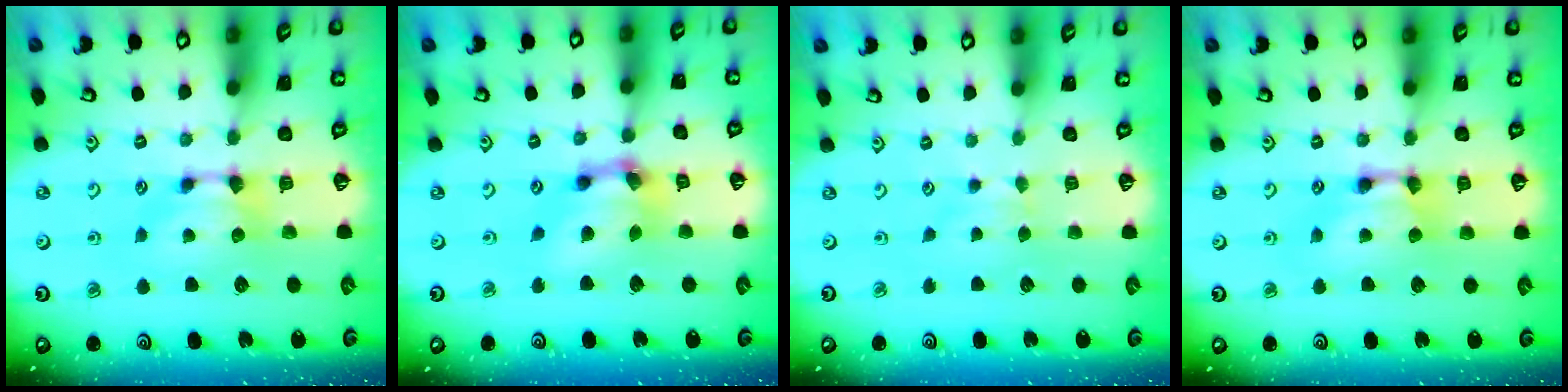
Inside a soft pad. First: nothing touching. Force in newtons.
{"total": 6.5, "press": 6.0, "slide": 2.4}
{"total": 2.5, "press": 2.4, "slide": 0.5}
{"total": 2.2, "press": 2.2, "slide": 0.1}